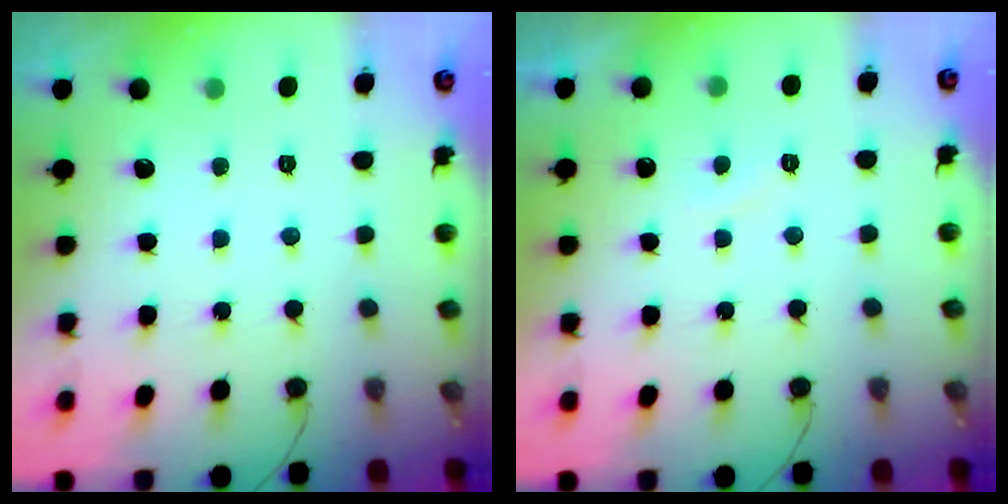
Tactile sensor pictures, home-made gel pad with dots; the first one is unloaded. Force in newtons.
{"total": 1.1, "press": 0.9, "slide": 0.6}